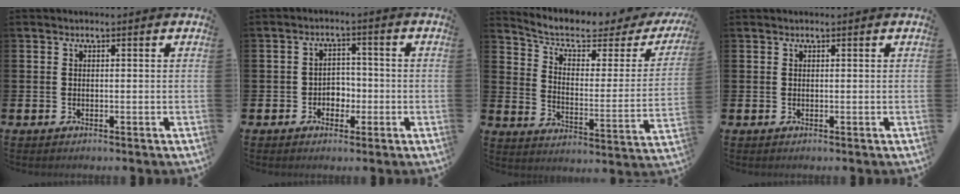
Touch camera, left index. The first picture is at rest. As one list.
[{"total": 2.8, "force": [-1.2, 2.3, 1.0], "torque": [-0.026, 0.007, -0.030]}, {"total": 6.4, "force": [4.9, 2.2, 3.3], "torque": [-0.089, -0.038, 0.077]}, {"total": 0.0}]